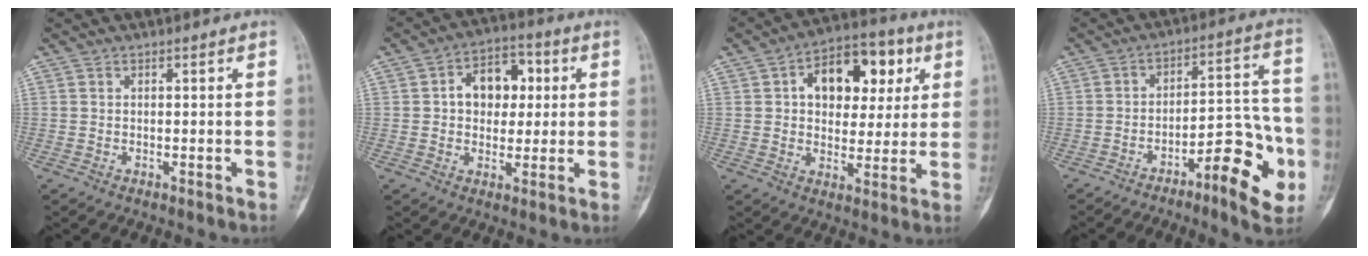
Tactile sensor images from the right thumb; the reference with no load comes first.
{"total": 10.4, "force": [1.8, 7.5, 7.0], "torque": [-0.064, 0.015, 0.022]}
{"total": 15.3, "force": [4.6, 10.0, 10.6], "torque": [-0.107, 0.011, 0.065]}
{"total": 13.6, "force": [-6.0, 4.4, 11.4], "torque": [-0.131, 0.050, -0.086]}